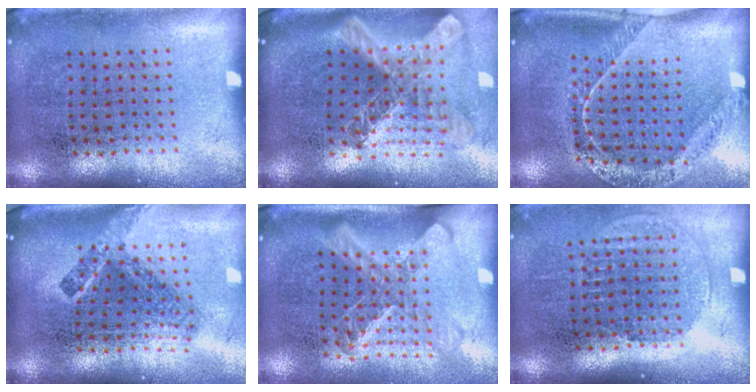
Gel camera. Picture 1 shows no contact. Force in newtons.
{"total": 2.8, "press": 2.0, "slide": 2.0}
{"total": 1.5, "press": 1.5, "slide": 0.3}
{"total": 2.5, "press": 1.6, "slide": 1.9}
{"total": 1.6, "press": 1.3, "slide": 1.0}
{"total": 1.3, "press": 1.2, "slide": 0.5}